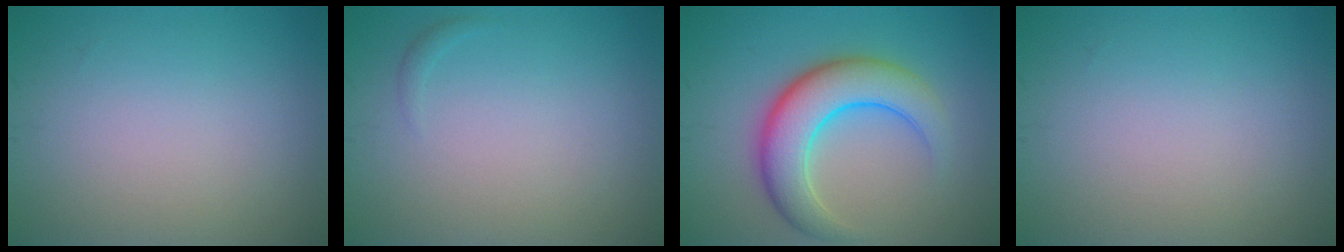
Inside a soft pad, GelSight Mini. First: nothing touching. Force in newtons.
{"total": 0.5, "press": 0.5, "slide": 0.1}
{"total": 6.9, "press": 6.9, "slide": 0.2}
{"total": 0.0}